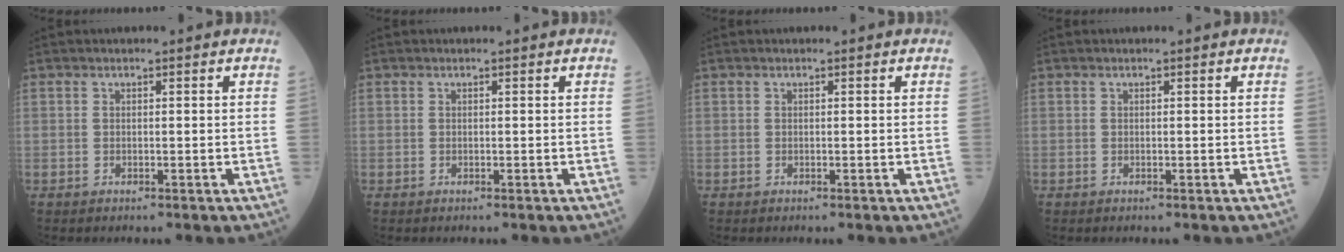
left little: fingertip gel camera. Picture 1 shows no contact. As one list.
[{"total": 0.0}, {"total": 0.0}, {"total": 0.0}]